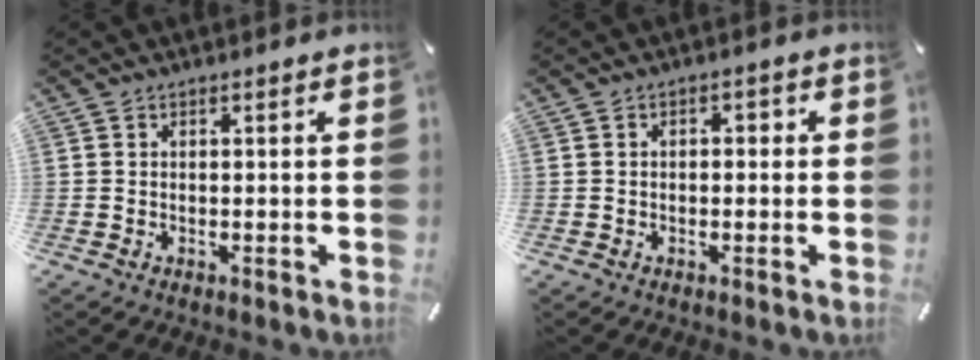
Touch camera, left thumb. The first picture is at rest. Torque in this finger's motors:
{"motor_torque": [0.02, 0.06, -0.15, -0.14, 0.00]}